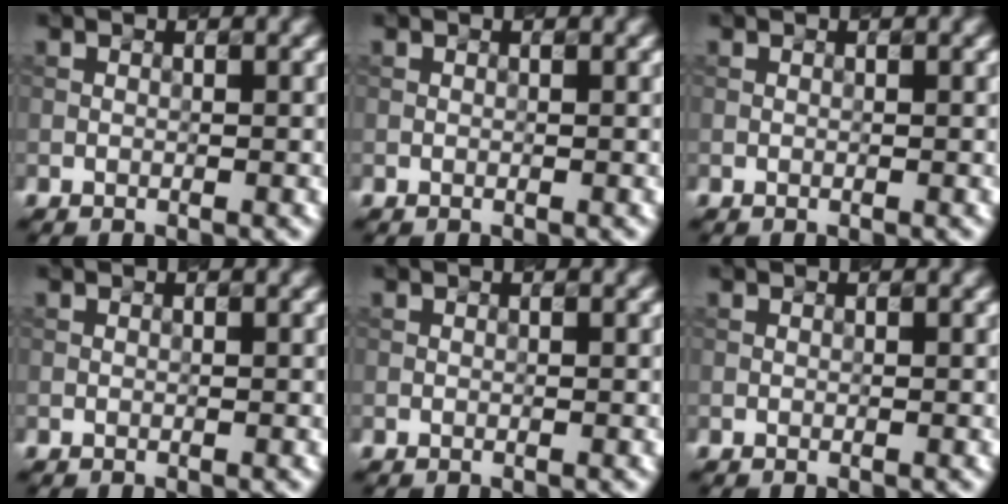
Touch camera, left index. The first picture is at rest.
{"total": 0.0}
{"total": 0.0}
{"total": 0.0}
{"total": 0.0}
{"total": 0.0}